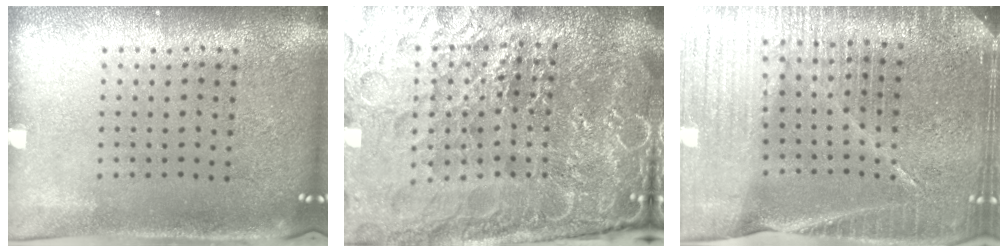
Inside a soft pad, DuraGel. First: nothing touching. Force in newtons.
{"total": 6.9, "press": 6.0, "slide": 3.2}
{"total": 4.8, "press": 4.4, "slide": 1.9}